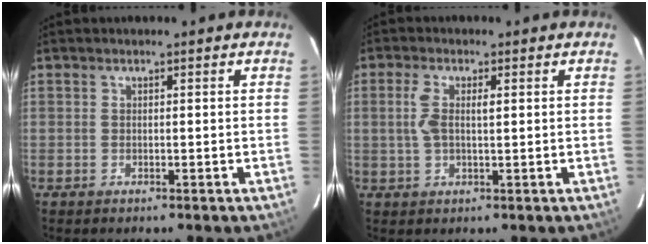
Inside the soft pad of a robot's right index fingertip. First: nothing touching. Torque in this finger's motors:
{"motor_torque": [0.08, 0.01, 0.12, 0.08]}